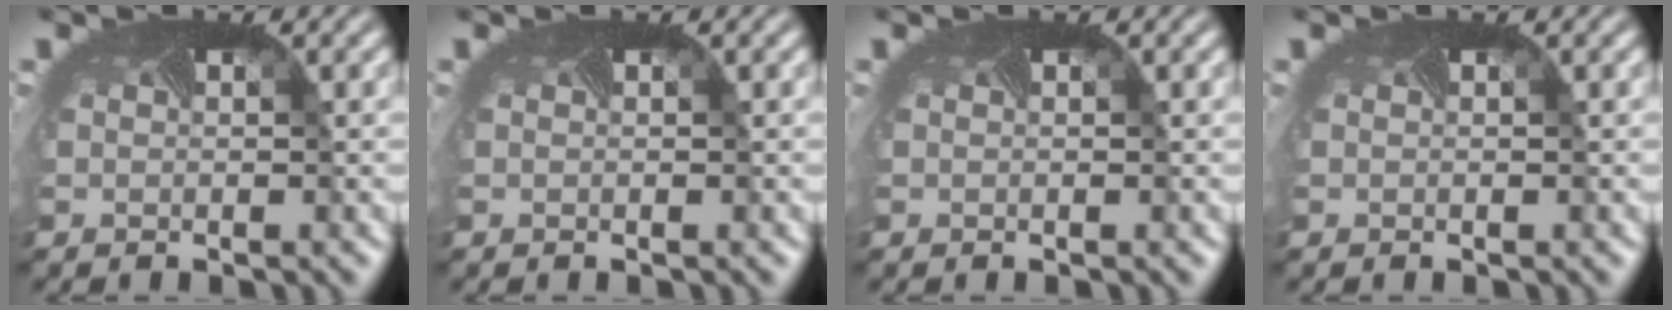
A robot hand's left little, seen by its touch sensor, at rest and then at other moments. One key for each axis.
{"total": 0.0}
{"total": 0.0}
{"total": 0.0}